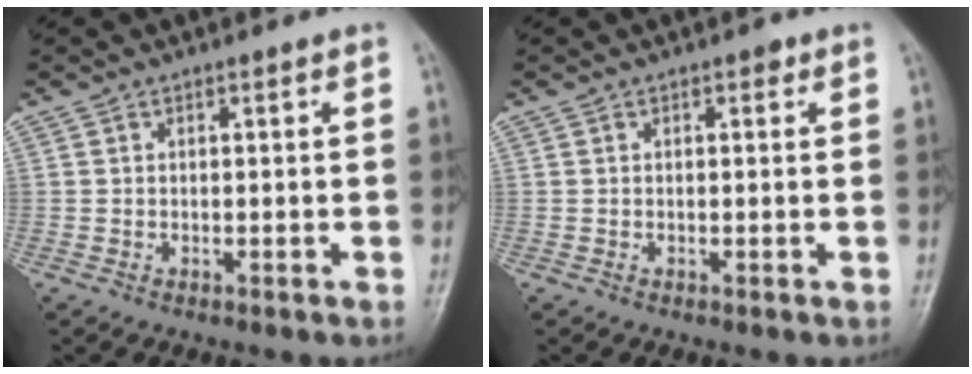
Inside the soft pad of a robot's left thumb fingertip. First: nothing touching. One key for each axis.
{"total": 0.9, "fx": 0.4, "fy": 0.6, "fz": 0.6, "tx": 0.000, "ty": 0.001, "tz": 0.002}